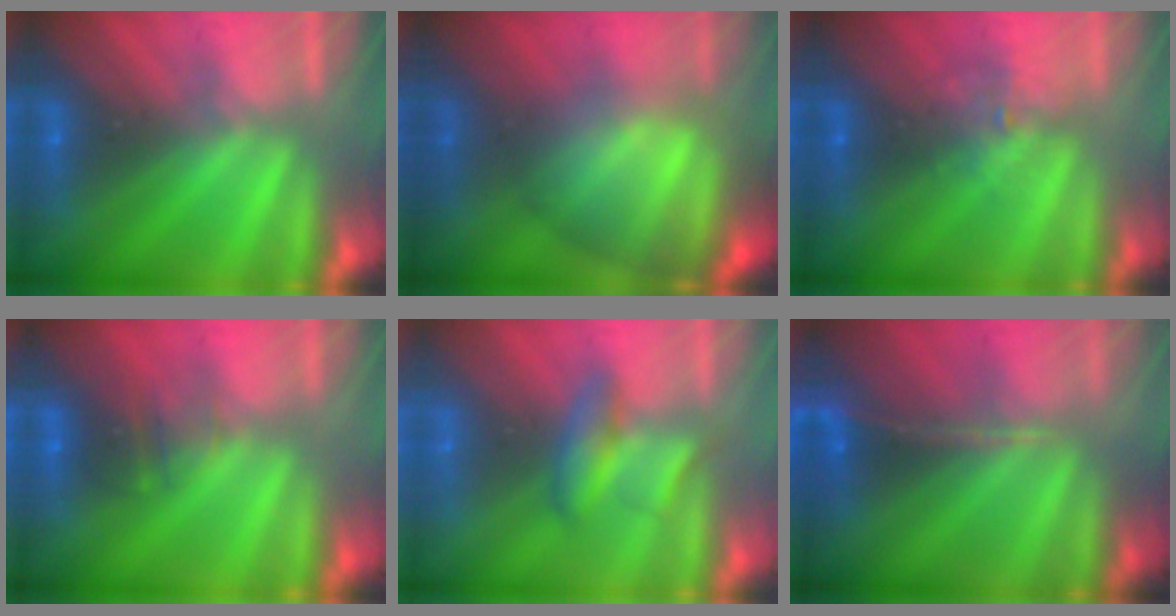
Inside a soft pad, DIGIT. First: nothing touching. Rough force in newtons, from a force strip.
{"total": 8.1}
{"total": 2.1}
{"total": 2.2}
{"total": 2.2}
{"total": 1.1}